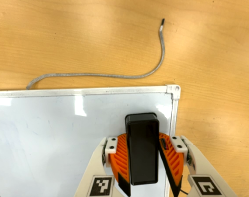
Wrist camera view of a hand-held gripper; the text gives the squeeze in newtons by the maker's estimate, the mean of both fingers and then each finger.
{"total": 11.8, "left": 13.6, "right": 10.1}